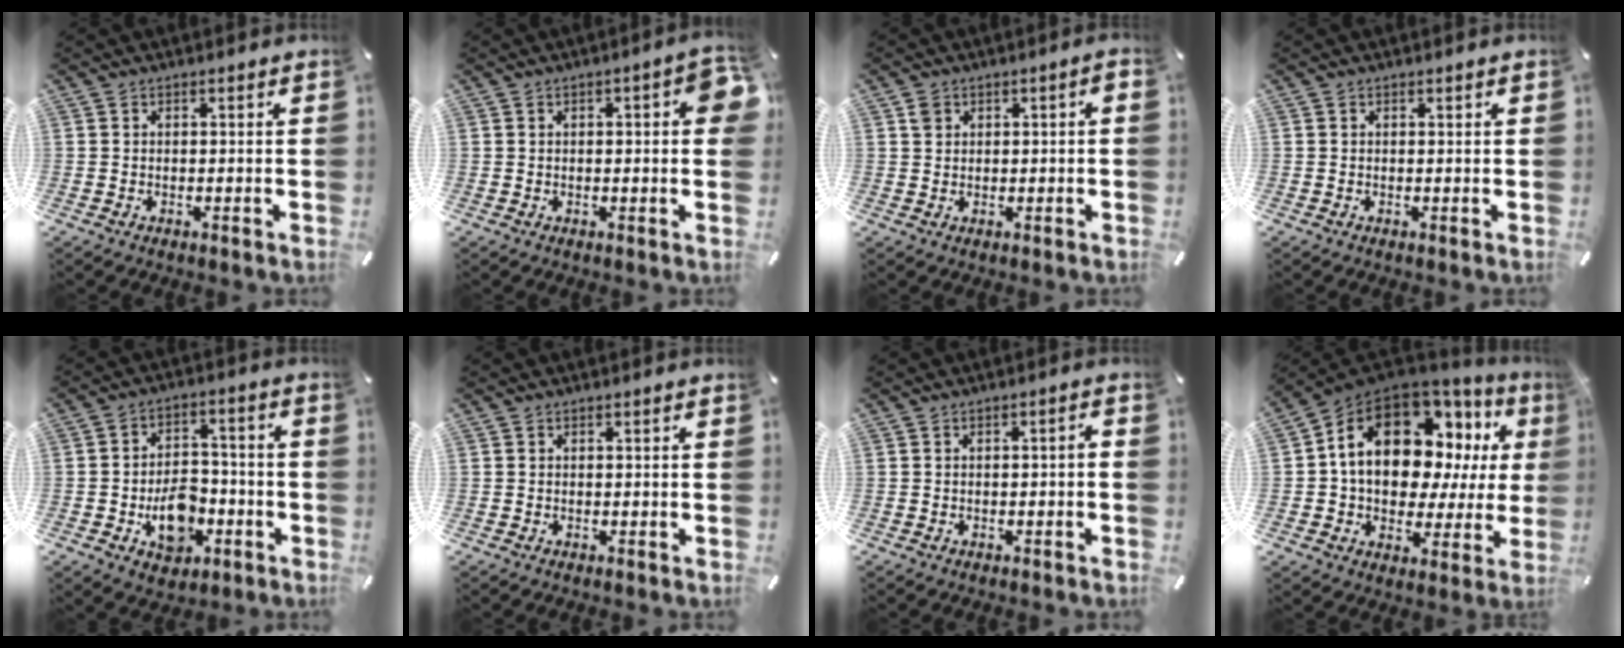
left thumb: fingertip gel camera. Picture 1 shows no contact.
{"total": 6.1, "force": [0.7, 2.2, 5.6], "torque": [-0.069, -0.001, 0.008]}
{"total": 2.1, "force": [0.4, 1.8, 1.1], "torque": [-0.016, 0.004, 0.003]}
{"total": 0.0}
{"total": 10.7, "force": [-3.7, 7.8, 6.3], "torque": [-0.094, 0.020, -0.062]}
{"total": 0.0}
{"total": 1.8, "force": [-0.9, 0.6, 1.4], "torque": [-0.023, 0.005, -0.017]}
{"total": 17.6, "force": [6.4, 11.3, 11.8], "torque": [-0.206, -0.042, 0.108]}